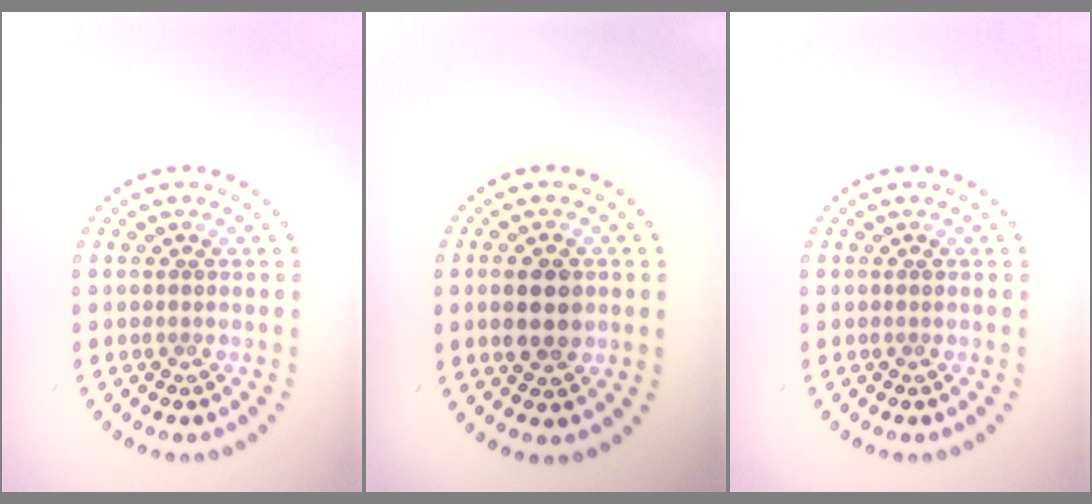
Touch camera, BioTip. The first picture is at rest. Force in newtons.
{"total": 3.6, "press": 3.6, "slide": 0.2}
{"total": 0.0}